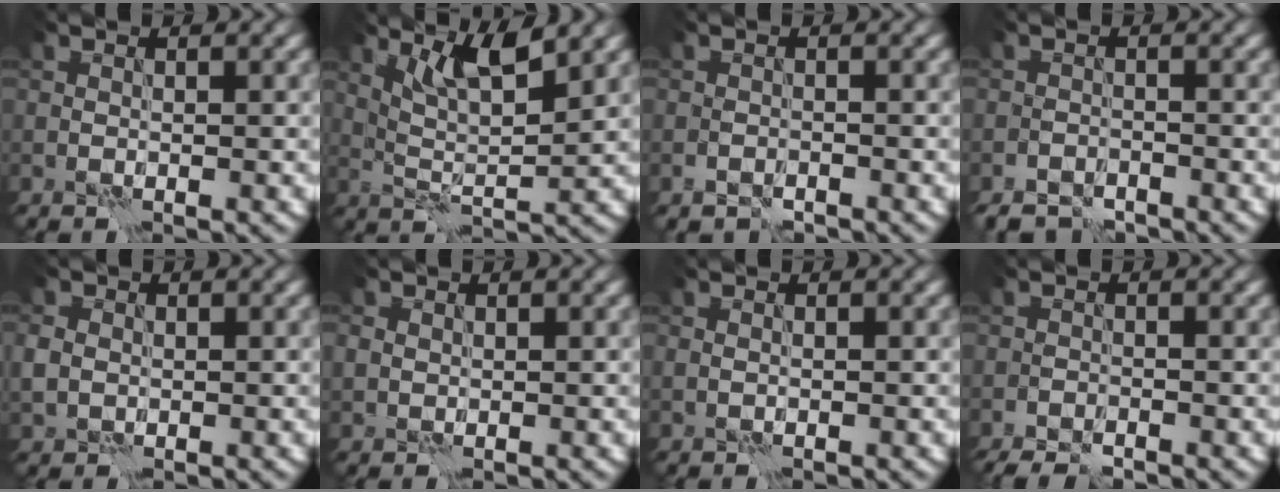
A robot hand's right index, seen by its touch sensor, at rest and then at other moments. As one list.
[{"total": 4.6, "force": [3.0, 0.7, 3.5], "torque": [-0.072, -0.008, 0.059]}, {"total": 1.3, "force": [-1.0, 0.7, 0.4], "torque": [-0.006, 0.001, -0.021]}, {"total": 3.2, "force": [-2.9, 1.2, 0.6], "torque": [-0.008, -0.003, -0.051]}, {"total": 1.9, "force": [0.6, 1.7, 0.7], "torque": [-0.020, 0.001, 0.009]}, {"total": 1.2, "force": [0.9, 0.8, 0.1], "torque": [-0.004, 0.000, 0.018]}, {"total": 0.0}, {"total": 2.3, "force": [-2.0, 0.6, 0.9], "torque": [-0.023, -0.002, -0.036]}]